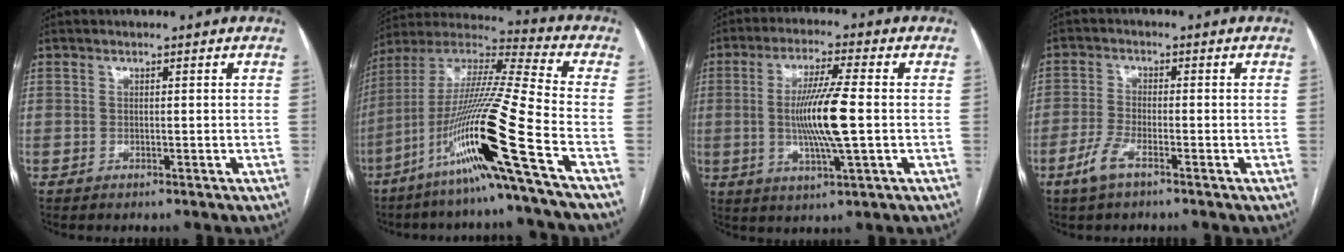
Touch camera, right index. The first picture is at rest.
{"total": 21.2, "force": [-9.4, -1.9, 18.9], "torque": [-0.386, -0.029, -0.185]}
{"total": 10.5, "force": [-0.5, 0.1, 10.5], "torque": [-0.202, -0.008, -0.012]}
{"total": 4.1, "force": [-2.6, 1.1, 3.0], "torque": [-0.073, -0.004, -0.054]}